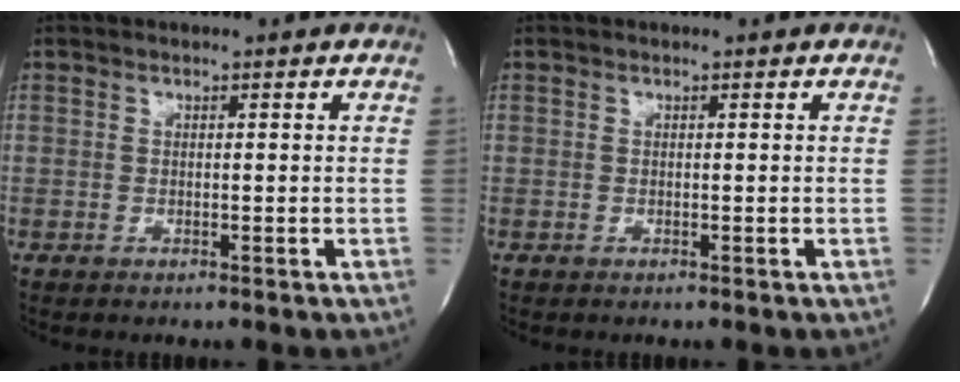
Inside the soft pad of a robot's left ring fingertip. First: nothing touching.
{"total": 0.0}